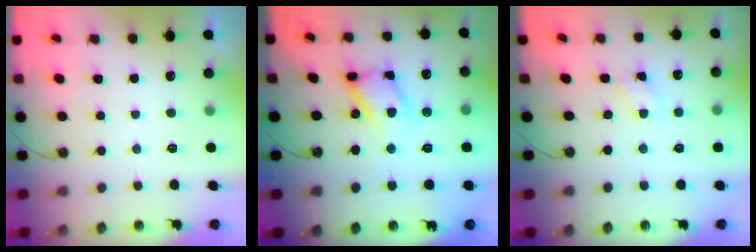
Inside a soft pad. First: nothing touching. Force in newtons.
{"total": 15.2, "press": 15.2, "slide": 1.5}
{"total": 3.0, "press": 3.0, "slide": 0.5}